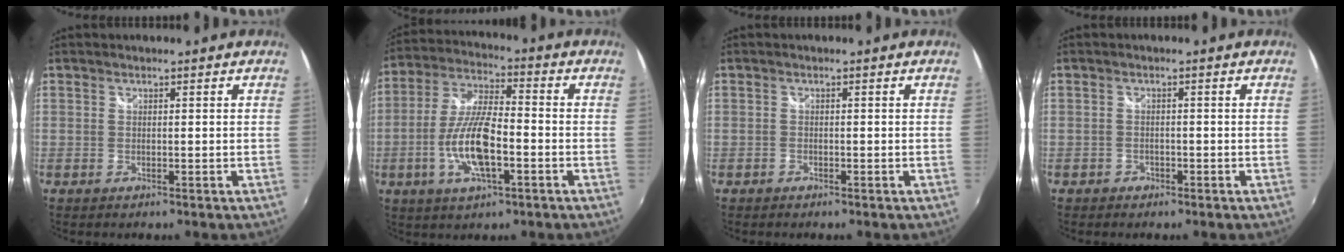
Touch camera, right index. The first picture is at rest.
{"total": 12.8, "force": [-3.9, 4.1, 11.5], "torque": [-0.239, -0.003, -0.073]}
{"total": 0.5, "force": [-0.4, -0.3, -0.1], "torque": [0.002, 0.000, -0.012]}
{"total": 1.1, "force": [-1.0, 0.6, 0.1], "torque": [-0.003, 0.002, -0.017]}